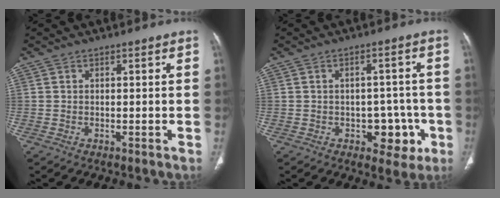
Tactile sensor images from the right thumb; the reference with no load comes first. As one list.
[{"total": 7.1, "force": [-2.4, 4.8, 4.7], "torque": [-0.023, 0.016, -0.025]}]